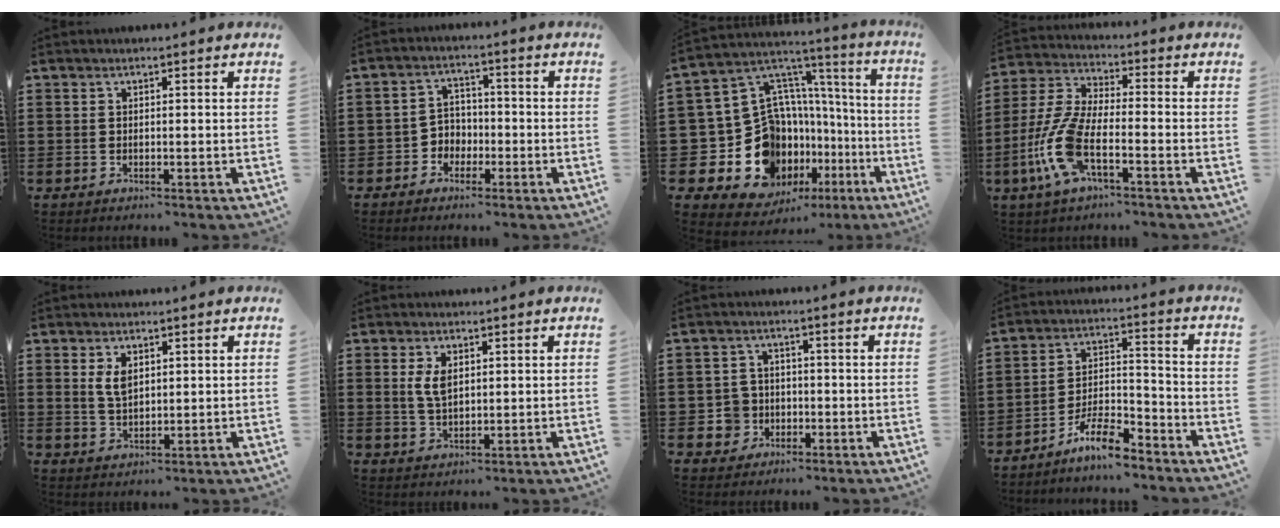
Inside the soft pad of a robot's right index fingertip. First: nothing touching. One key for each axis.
{"total": 3.4, "fx": -1.9, "fy": 2.8, "fz": 0.5, "tx": -0.022, "ty": 0.008, "tz": -0.044}
{"total": 16.4, "fx": -4.8, "fy": 13.8, "fz": 7.5, "tx": -0.197, "ty": -0.029, "tz": -0.054}
{"total": 10.2, "fx": -3.8, "fy": 3.3, "fz": 8.9, "tx": -0.230, "ty": -0.021, "tz": -0.078}
{"total": 3.4, "fx": 1.4, "fy": 1.8, "fz": 2.6, "tx": -0.056, "ty": 0.007, "tz": 0.025}
{"total": 4.1, "fx": 1.1, "fy": 2.0, "fz": 3.3, "tx": -0.072, "ty": 0.007, "tz": 0.019}
{"total": 4.5, "fx": -1.2, "fy": 4.2, "fz": 0.9, "tx": -0.044, "ty": 0.005, "tz": -0.027}
{"total": 8.0, "fx": -6.6, "fy": 1.8, "fz": 4.0, "tx": -0.080, "ty": 0.015, "tz": -0.127}